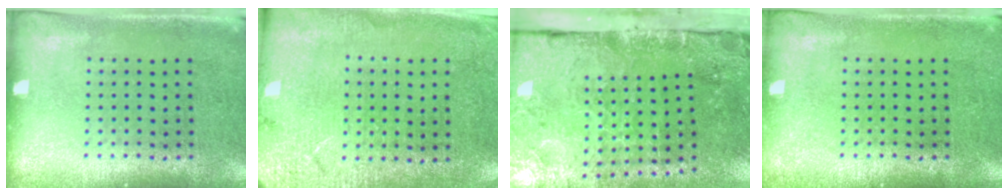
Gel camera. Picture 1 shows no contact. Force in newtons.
{"total": 2.6, "press": 2.5, "slide": 0.5}
{"total": 4.7, "press": 3.7, "slide": 2.8}
{"total": 0.6, "press": 0.6, "slide": 0.2}